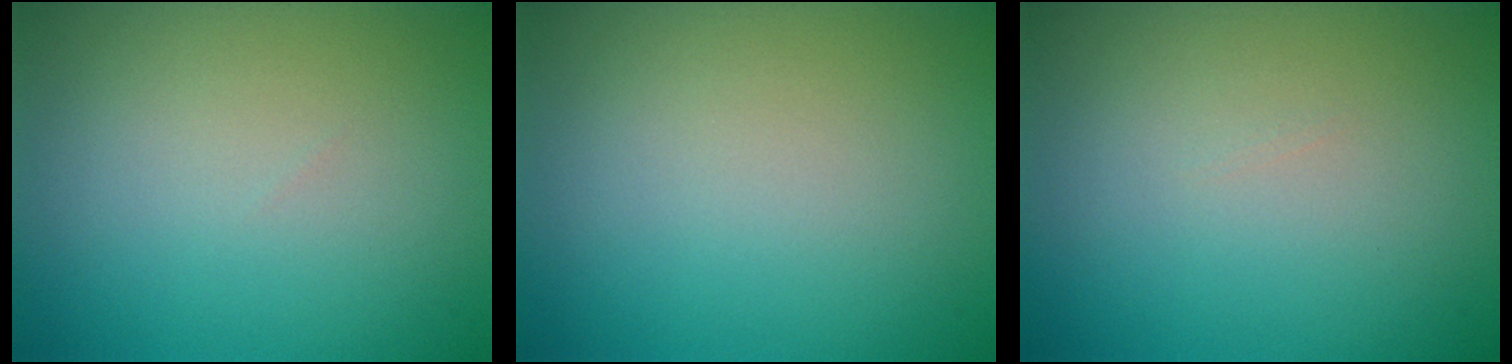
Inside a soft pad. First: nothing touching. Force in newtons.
{"total": 0.0}
{"total": 0.0}